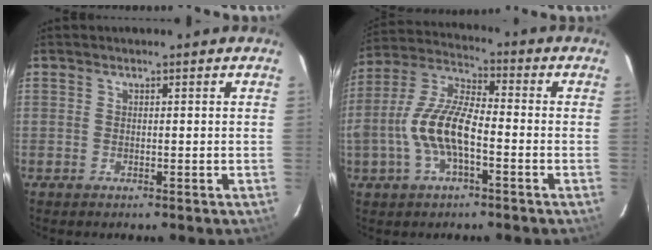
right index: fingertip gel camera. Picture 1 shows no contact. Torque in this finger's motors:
{"motor_torque": [0.54, -0.20, 0.74, 0.21]}